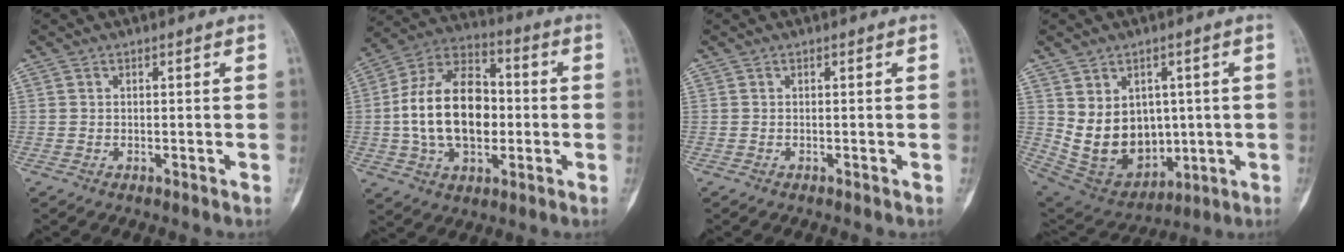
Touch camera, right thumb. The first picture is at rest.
{"total": 19.2, "force": [-0.9, 12.2, 14.9], "torque": [-0.241, 0.028, -0.016]}
{"total": 0.0}
{"total": 14.0, "force": [1.0, 10.8, 8.8], "torque": [-0.102, -0.005, 0.058]}